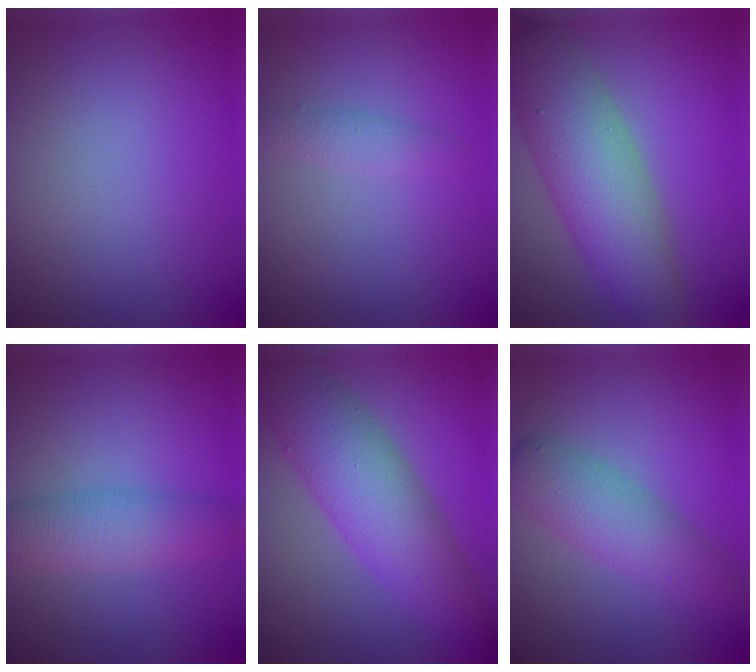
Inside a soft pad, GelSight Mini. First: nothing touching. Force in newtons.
{"total": 1.4, "press": 1.4, "slide": 0.0}
{"total": 8.1, "press": 8.1, "slide": 0.3}
{"total": 4.3, "press": 4.3, "slide": 0.1}
{"total": 7.6, "press": 7.6, "slide": 0.1}
{"total": 4.5, "press": 4.5, "slide": 0.1}